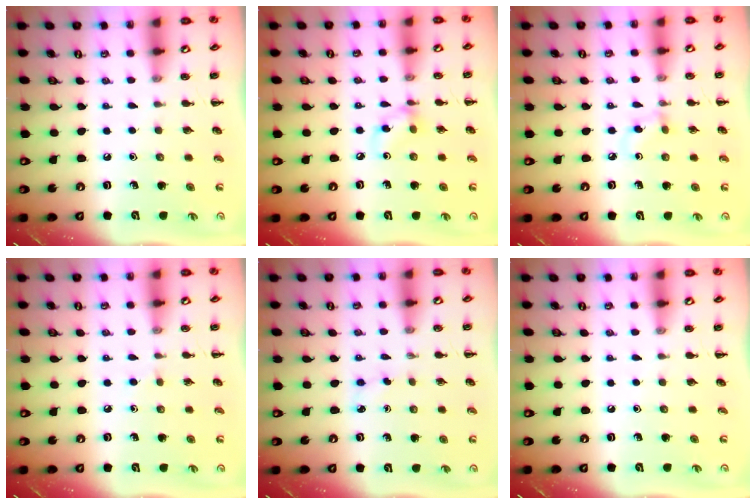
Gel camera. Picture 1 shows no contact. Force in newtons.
{"total": 6.6, "press": 6.6, "slide": 0.6}
{"total": 5.1, "press": 4.8, "slide": 1.8}
{"total": 1.6, "press": 1.4, "slide": 0.8}
{"total": 2.8, "press": 2.7, "slide": 0.8}
{"total": 0.0}